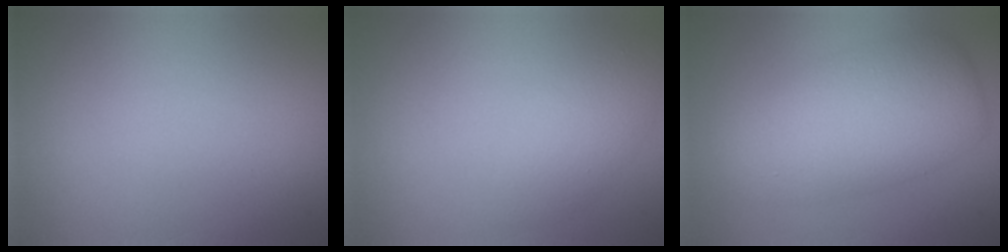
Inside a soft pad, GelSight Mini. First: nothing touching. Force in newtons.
{"total": 2.4, "press": 2.4, "slide": 0.2}
{"total": 7.6, "press": 7.6, "slide": 0.2}